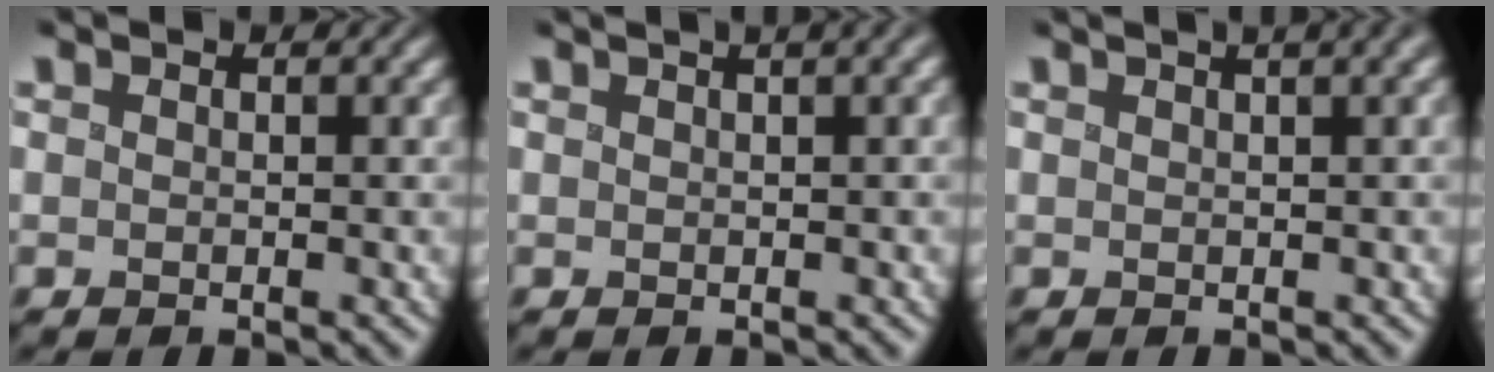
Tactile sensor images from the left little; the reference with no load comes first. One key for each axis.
{"total": 2.3, "fx": 1.4, "fy": 0.1, "fz": 1.9, "tx": -0.031, "ty": 0.017, "tz": 0.025}
{"total": 3.2, "fx": 1.9, "fy": 0.4, "fz": 2.5, "tx": -0.036, "ty": 0.019, "tz": 0.031}